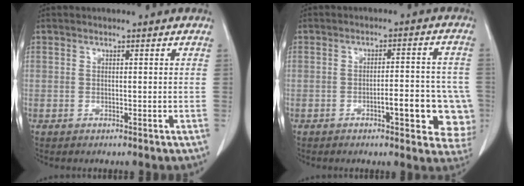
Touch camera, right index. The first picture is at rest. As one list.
[{"total": 10.3, "force": [-3.4, 2.6, 9.4], "torque": [-0.090, 0.012, -0.041]}]